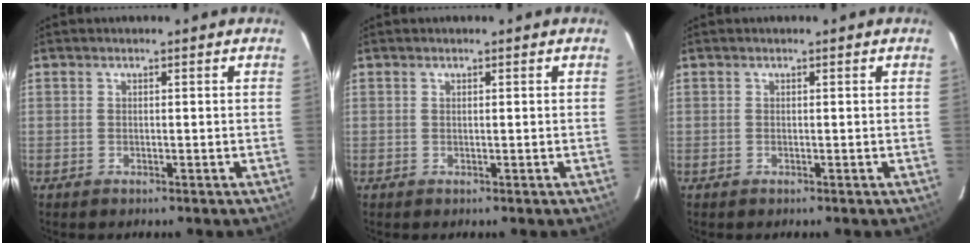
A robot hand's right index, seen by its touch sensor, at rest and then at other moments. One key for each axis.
{"total": 0.0}
{"total": 0.0}